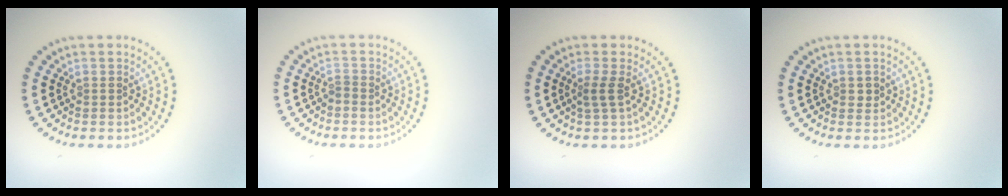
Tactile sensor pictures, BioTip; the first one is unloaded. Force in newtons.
{"total": 0.6, "press": 0.2, "slide": 0.6}
{"total": 1.6, "press": 1.1, "slide": 1.1}
{"total": 0.8, "press": 0.8, "slide": 0.1}